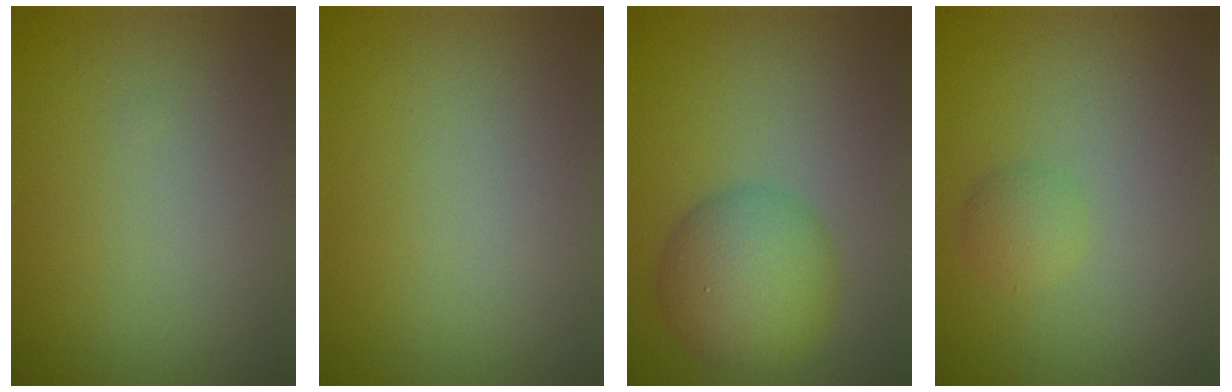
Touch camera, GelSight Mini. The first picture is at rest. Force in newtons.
{"total": 0.0}
{"total": 5.9, "press": 5.8, "slide": 0.2}
{"total": 1.3, "press": 1.3, "slide": 0.0}